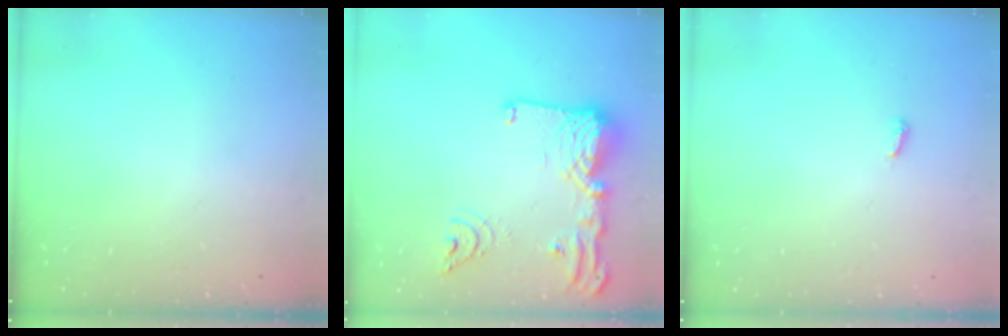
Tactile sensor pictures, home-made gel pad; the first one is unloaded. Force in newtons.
{"total": 18.5, "press": 18.4, "slide": 1.7}
{"total": 2.9, "press": 2.9, "slide": 0.3}